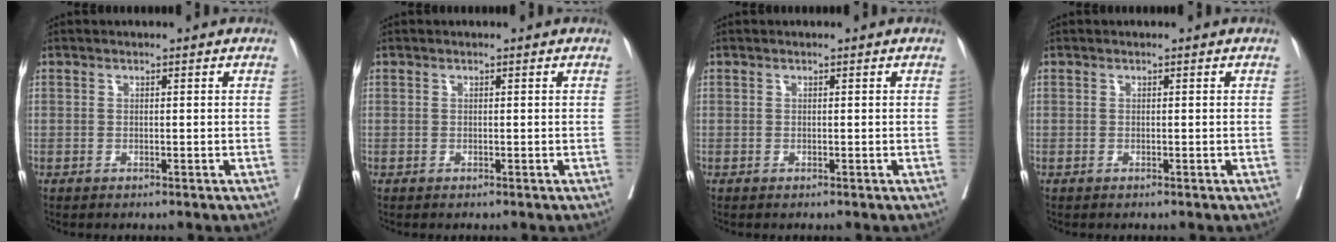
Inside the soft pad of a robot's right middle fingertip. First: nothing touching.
{"total": 0.0}
{"total": 0.0}
{"total": 0.0}